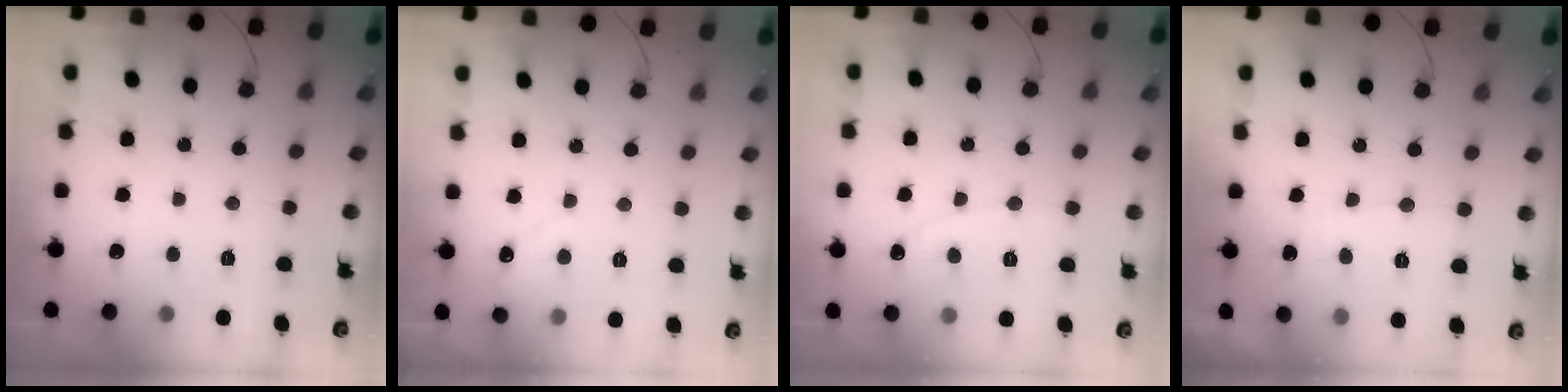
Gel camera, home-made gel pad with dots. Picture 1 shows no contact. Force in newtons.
{"total": 2.7, "press": 2.7, "slide": 0.3}
{"total": 1.9, "press": 1.9, "slide": 0.1}
{"total": 5.4, "press": 5.4, "slide": 0.4}